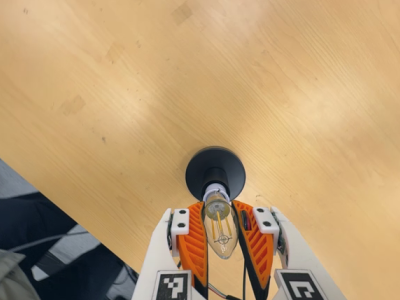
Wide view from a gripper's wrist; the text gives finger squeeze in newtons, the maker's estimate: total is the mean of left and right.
{"total": 19.2, "left": 19.2, "right": 19.3}